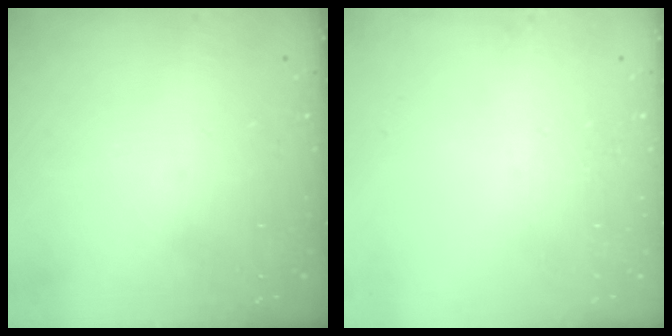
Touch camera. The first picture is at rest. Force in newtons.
{"total": 0.0}